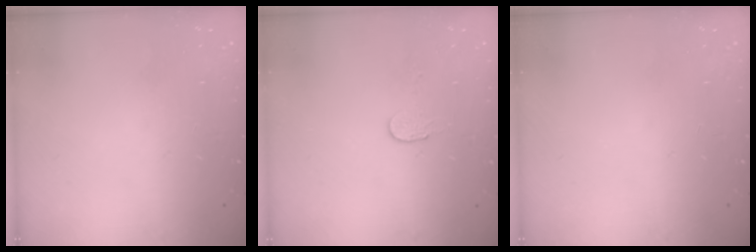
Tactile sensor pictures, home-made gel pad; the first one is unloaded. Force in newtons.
{"total": 2.7, "press": 2.7, "slide": 0.2}
{"total": 0.0}